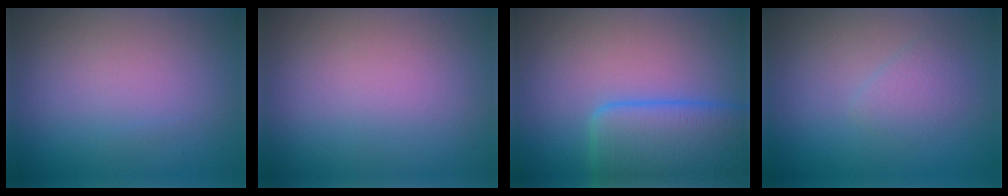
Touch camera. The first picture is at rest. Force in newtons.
{"total": 0.0}
{"total": 6.3, "press": 6.3, "slide": 0.4}
{"total": 1.5, "press": 1.5, "slide": 0.1}